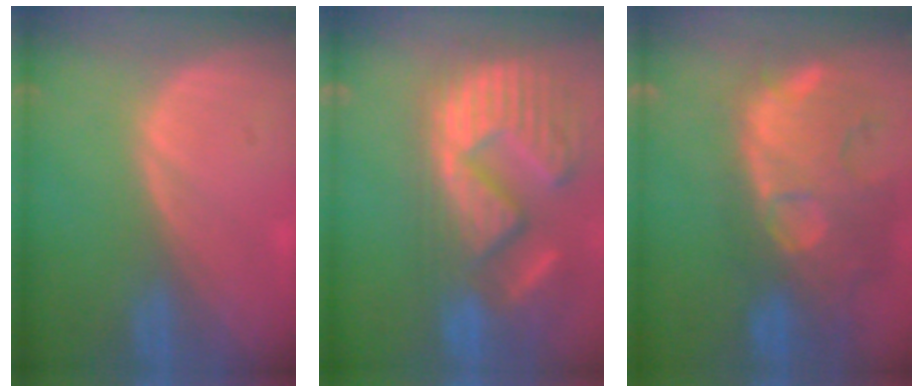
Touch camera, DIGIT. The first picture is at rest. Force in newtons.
{"total": 15.4, "press": 12.6, "slide": 8.8}
{"total": 14.0, "press": 11.5, "slide": 8.1}